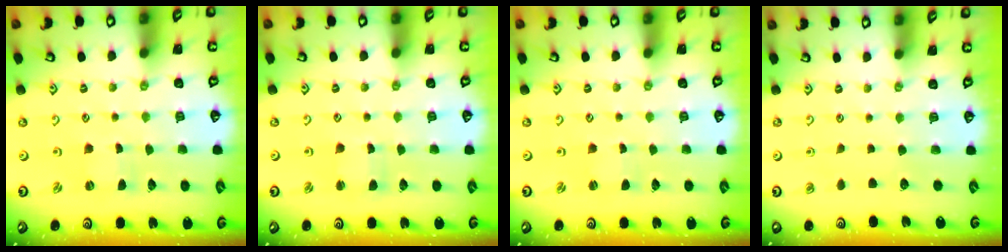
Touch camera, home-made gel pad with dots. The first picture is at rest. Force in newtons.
{"total": 2.3, "press": 2.3, "slide": 0.3}
{"total": 0.0}
{"total": 0.0}